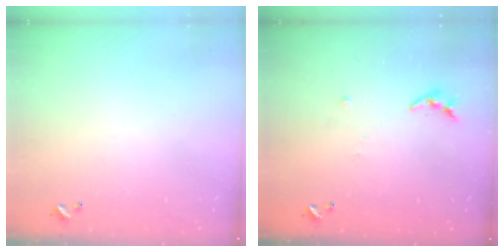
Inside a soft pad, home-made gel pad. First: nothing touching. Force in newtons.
{"total": 4.6, "press": 4.5, "slide": 0.5}